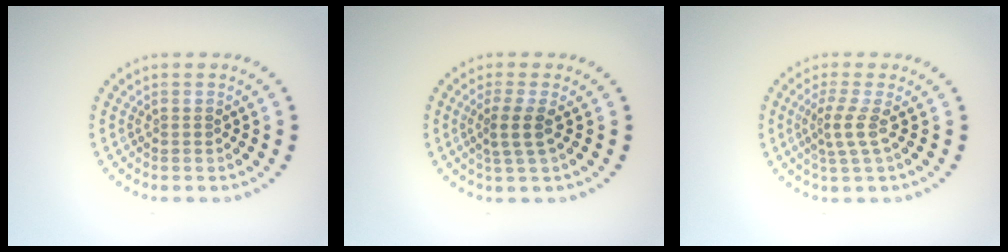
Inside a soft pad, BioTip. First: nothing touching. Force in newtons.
{"total": 2.3, "press": 1.8, "slide": 1.3}
{"total": 2.2, "press": 1.4, "slide": 1.6}